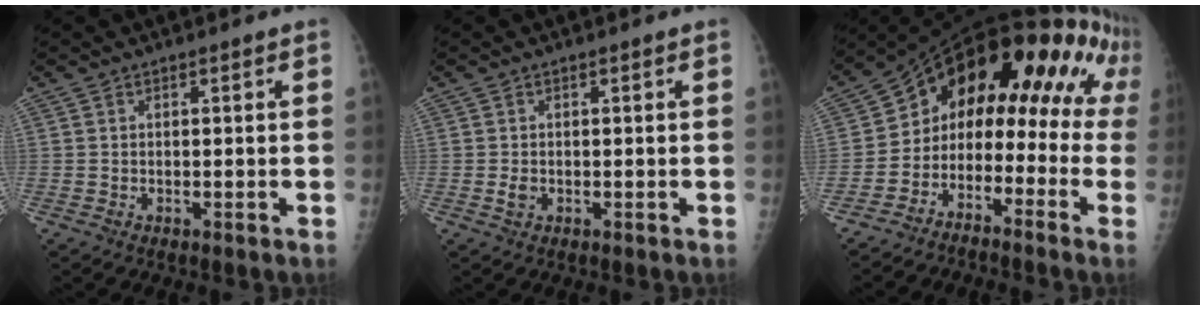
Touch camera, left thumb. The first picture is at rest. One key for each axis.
{"total": 1.3, "fx": -0.2, "fy": 1.0, "fz": 0.8, "tx": -0.014, "ty": -0.001, "tz": -0.002}
{"total": 16.0, "fx": -2.7, "fy": 11.4, "fz": 10.9, "tx": -0.098, "ty": 0.124, "tz": -0.051}